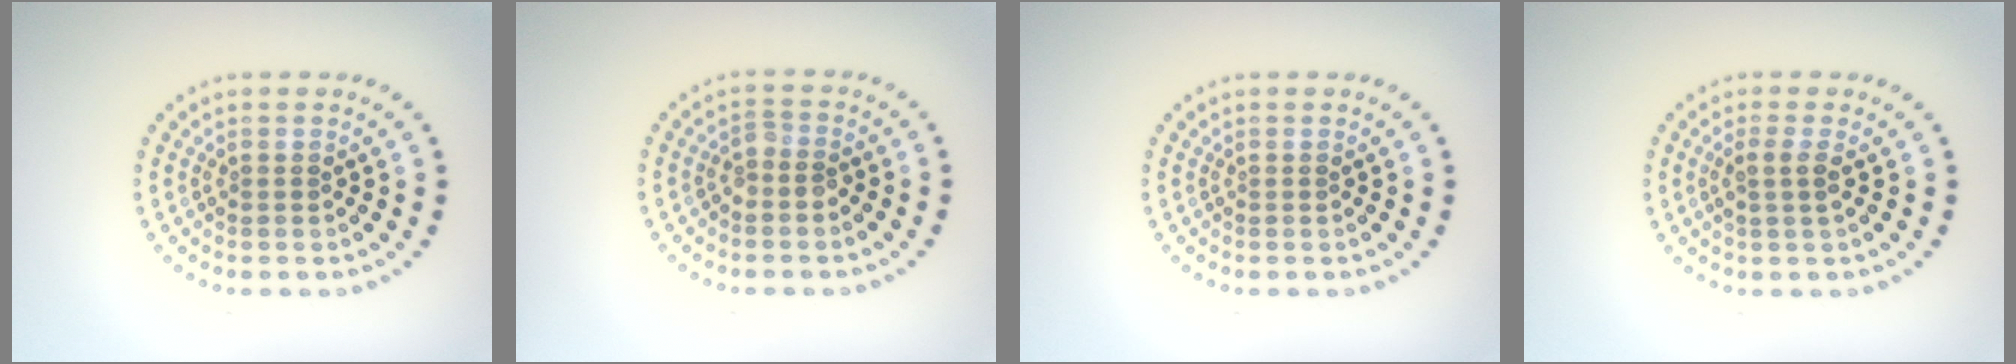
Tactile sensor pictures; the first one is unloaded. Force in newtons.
{"total": 1.5, "press": 1.2, "slide": 0.8}
{"total": 0.0}
{"total": 1.5, "press": 1.3, "slide": 0.7}